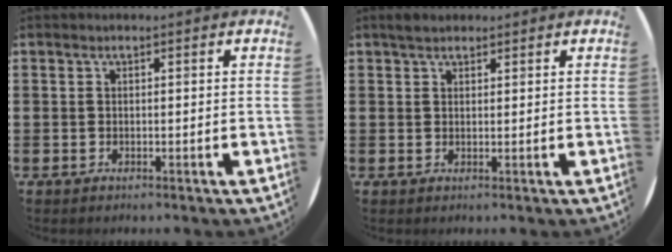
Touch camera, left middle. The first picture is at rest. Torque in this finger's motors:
{"motor_torque": [0.39, -0.36, 0.02, 0.03]}